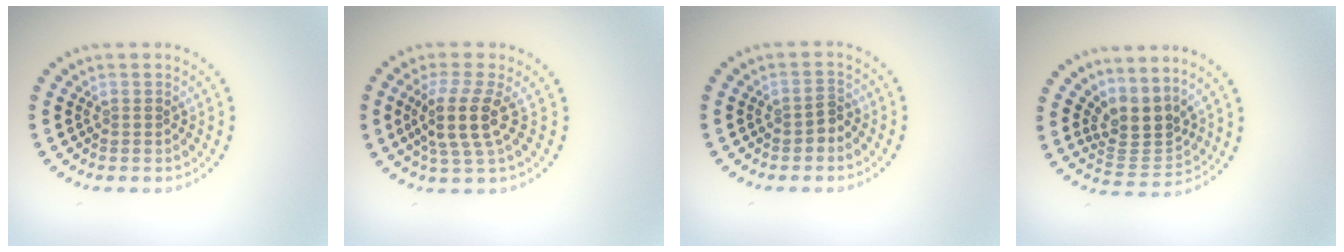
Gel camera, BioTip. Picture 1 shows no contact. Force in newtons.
{"total": 4.0, "press": 3.1, "slide": 2.5}
{"total": 1.3, "press": 1.1, "slide": 0.6}
{"total": 3.4, "press": 2.4, "slide": 2.3}